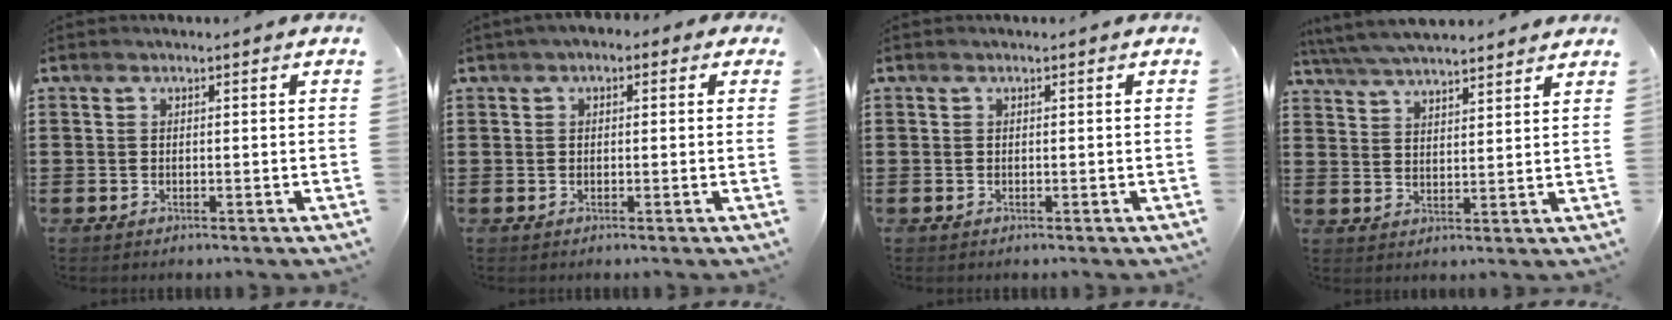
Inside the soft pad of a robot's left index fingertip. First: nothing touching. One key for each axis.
{"total": 1.5, "fx": 0.0, "fy": 1.0, "fz": 1.1, "tx": -0.023, "ty": 0.008, "tz": -0.001}
{"total": 0.0}
{"total": 5.3, "fx": 5.1, "fy": 0.2, "fz": 1.4, "tx": -0.045, "ty": -0.018, "tz": 0.092}